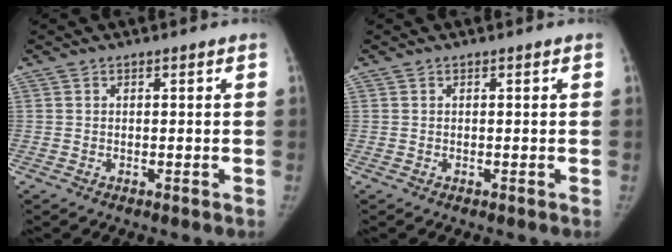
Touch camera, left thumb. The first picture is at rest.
{"total": 0.0}